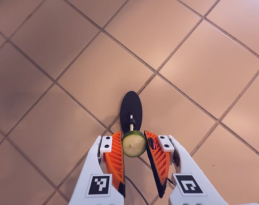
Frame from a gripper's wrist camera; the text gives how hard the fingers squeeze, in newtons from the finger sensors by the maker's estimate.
{"total": 6.5, "left": 5.9, "right": 7.1}